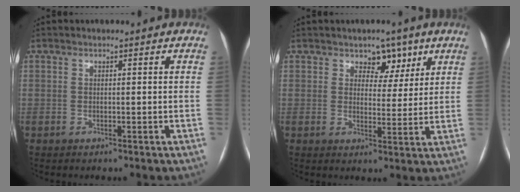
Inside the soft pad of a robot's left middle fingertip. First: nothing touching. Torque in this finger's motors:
{"motor_torque": [0.02, -0.07, 0.00, 0.01]}